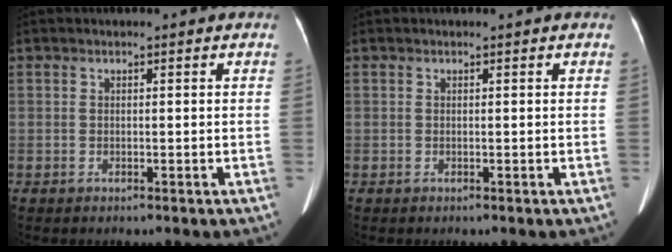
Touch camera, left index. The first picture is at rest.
{"total": 0.0}